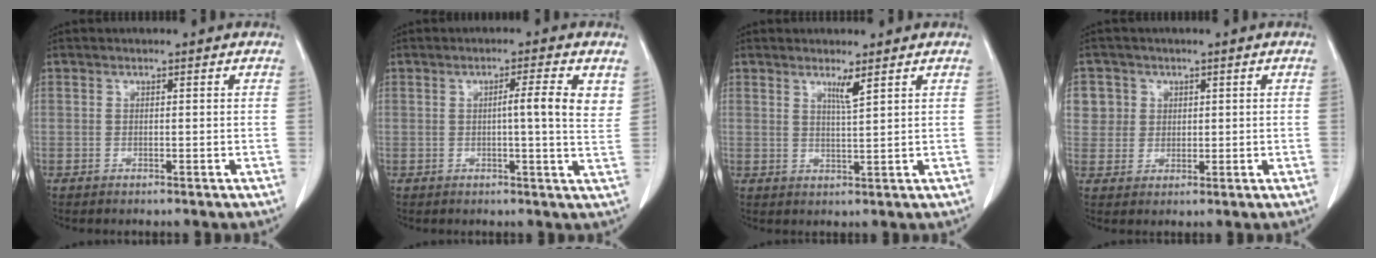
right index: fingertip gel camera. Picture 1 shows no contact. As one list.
[{"total": 5.6, "force": [1.6, 0.0, 5.3], "torque": [-0.072, 0.002, 0.015]}, {"total": 2.5, "force": [1.6, -0.6, 1.8], "torque": [-0.033, -0.011, 0.031]}, {"total": 5.2, "force": [1.7, 4.9, 0.1], "torque": [0.011, 0.012, 0.036]}]